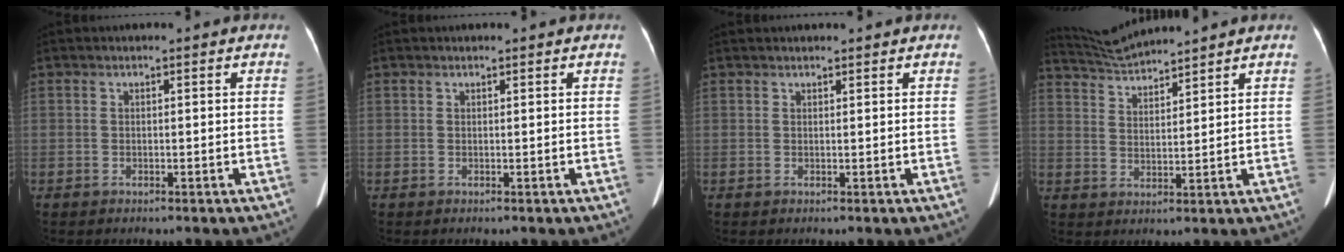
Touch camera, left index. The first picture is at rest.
{"total": 1.1, "force": [1.1, 0.1, 0.4], "torque": [-0.009, 0.005, 0.014]}
{"total": 3.2, "force": [3.0, 0.4, 1.1], "torque": [-0.011, 0.015, 0.035]}
{"total": 6.7, "force": [6.5, -1.1, 1.1], "torque": [-0.032, 0.010, 0.134]}